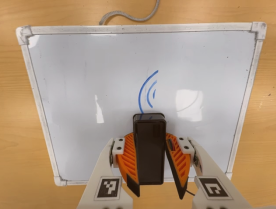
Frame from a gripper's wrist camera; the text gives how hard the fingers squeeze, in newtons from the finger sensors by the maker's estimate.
{"total": 8.8, "left": 8.7, "right": 8.9}